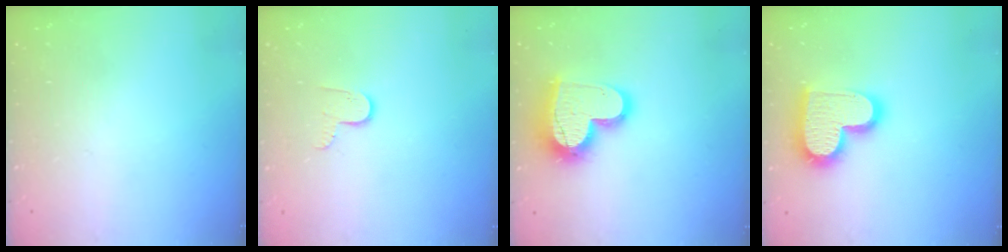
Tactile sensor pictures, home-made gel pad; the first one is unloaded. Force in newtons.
{"total": 5.2, "press": 5.2, "slide": 0.4}
{"total": 17.9, "press": 17.9, "slide": 1.5}
{"total": 18.4, "press": 18.4, "slide": 1.0}